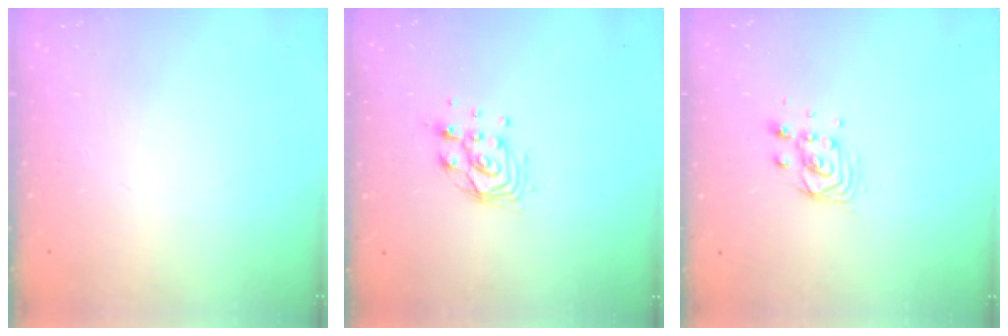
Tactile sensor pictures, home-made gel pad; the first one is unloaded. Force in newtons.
{"total": 9.4, "press": 9.2, "slide": 1.9}
{"total": 4.9, "press": 4.9, "slide": 0.4}